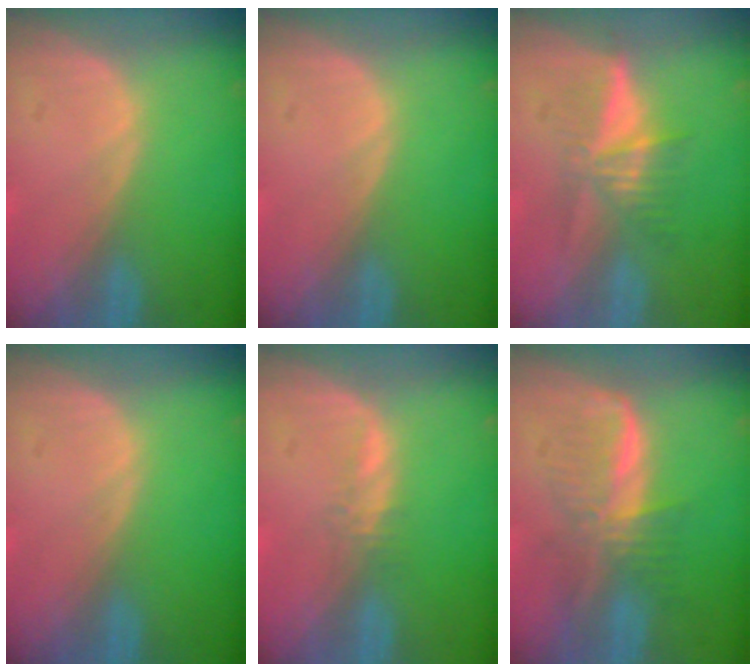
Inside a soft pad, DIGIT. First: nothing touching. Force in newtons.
{"total": 0.0}
{"total": 5.1, "press": 4.9, "slide": 1.5}
{"total": 0.0}
{"total": 1.3, "press": 1.2, "slide": 0.5}
{"total": 6.2, "press": 6.1, "slide": 0.8}